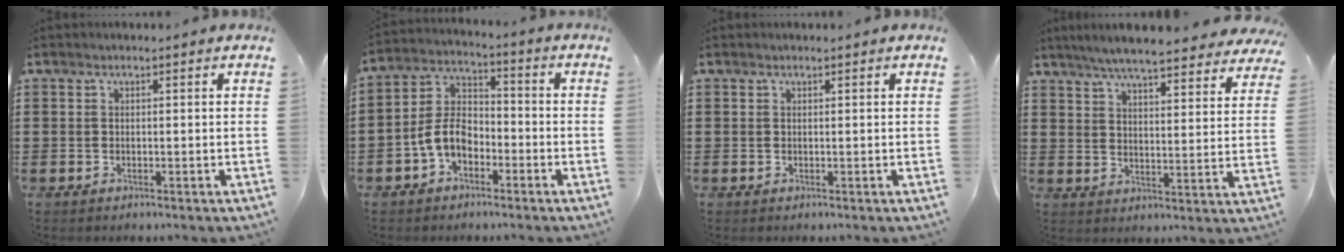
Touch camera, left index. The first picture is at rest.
{"total": 6.5, "force": [-3.2, 4.0, 4.0], "torque": [-0.109, 0.004, -0.072]}
{"total": 0.0}
{"total": 6.5, "force": [6.1, 0.0, 2.4], "torque": [-0.069, -0.029, 0.107]}